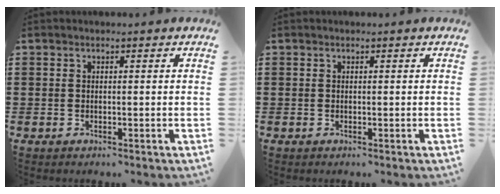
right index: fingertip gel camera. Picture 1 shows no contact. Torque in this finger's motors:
{"motor_torque": [0.11, 0.05, 0.00, 0.00]}